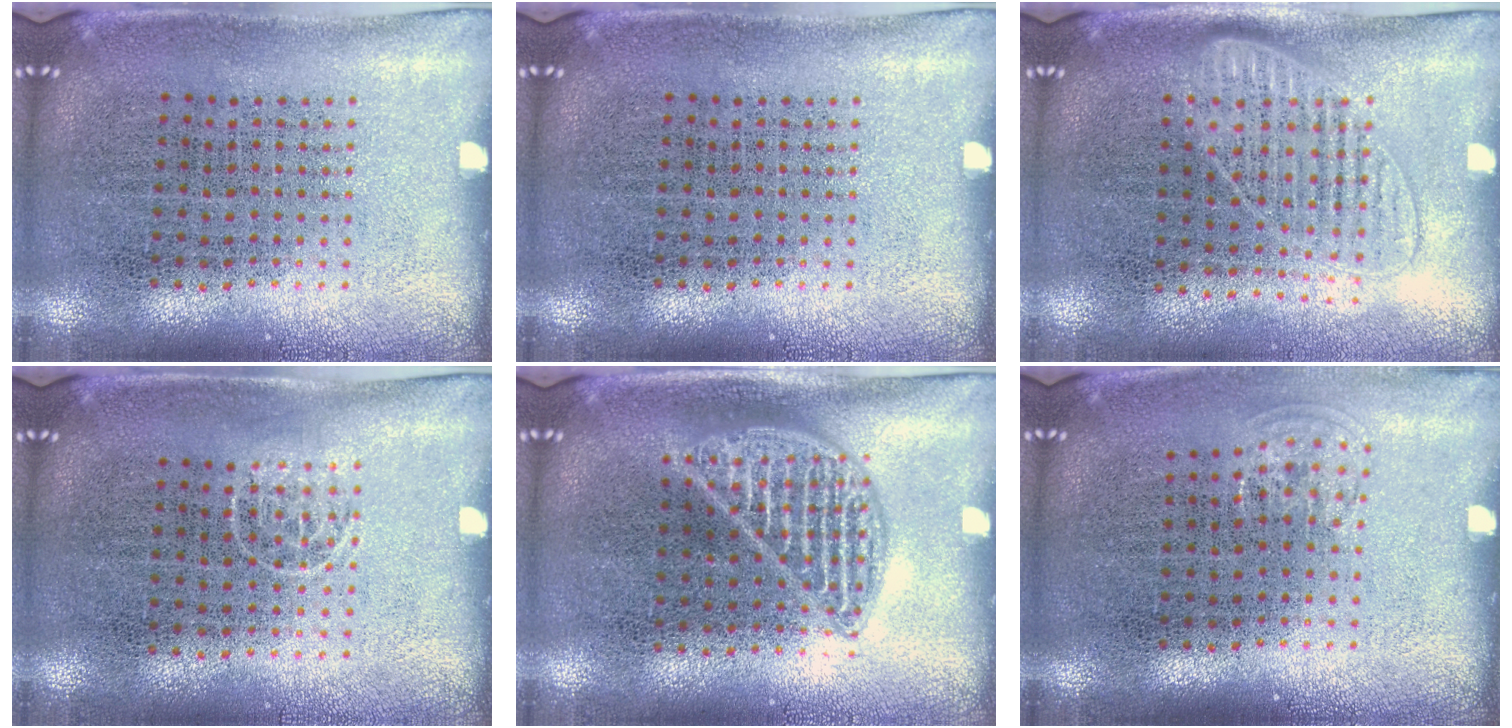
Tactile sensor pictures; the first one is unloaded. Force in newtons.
{"total": 0.0}
{"total": 1.3, "press": 1.2, "slide": 0.6}
{"total": 0.6, "press": 0.4, "slide": 0.4}
{"total": 1.3, "press": 1.3, "slide": 0.1}
{"total": 0.8, "press": 0.6, "slide": 0.5}